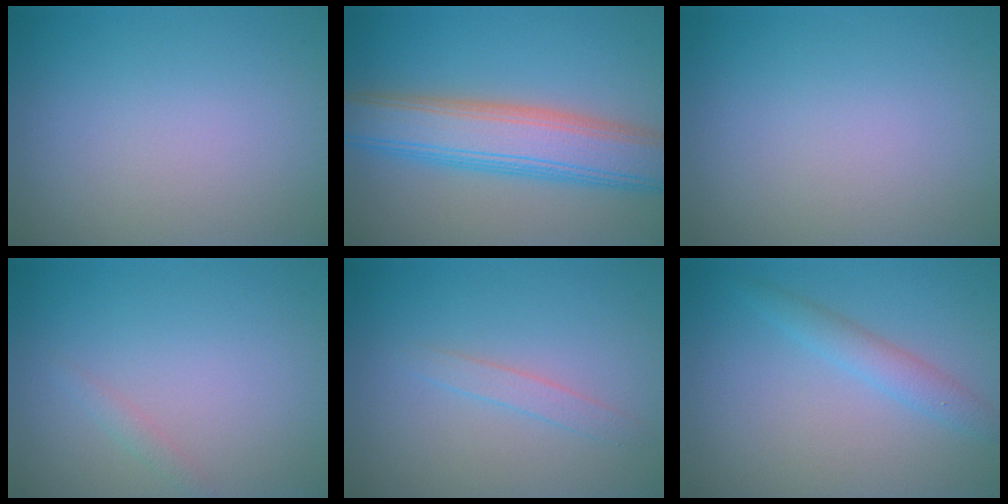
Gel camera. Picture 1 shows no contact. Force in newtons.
{"total": 8.0, "press": 8.0, "slide": 0.2}
{"total": 0.0}
{"total": 0.8, "press": 0.8, "slide": 0.0}
{"total": 1.3, "press": 1.3, "slide": 0.1}
{"total": 2.2, "press": 2.2, "slide": 0.3}